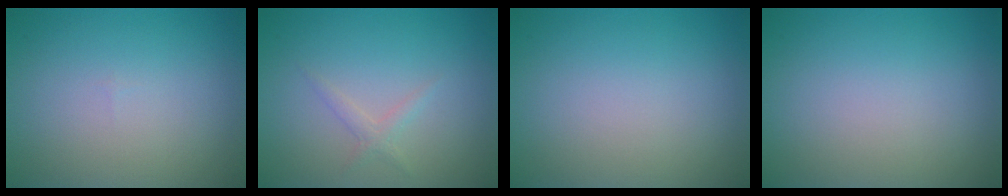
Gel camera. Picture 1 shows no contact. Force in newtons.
{"total": 1.1, "press": 1.1, "slide": 0.0}
{"total": 0.0}
{"total": 0.0}